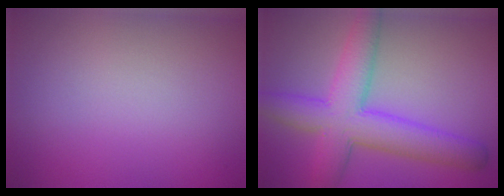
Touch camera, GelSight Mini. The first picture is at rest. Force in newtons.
{"total": 7.4, "press": 7.4, "slide": 0.3}